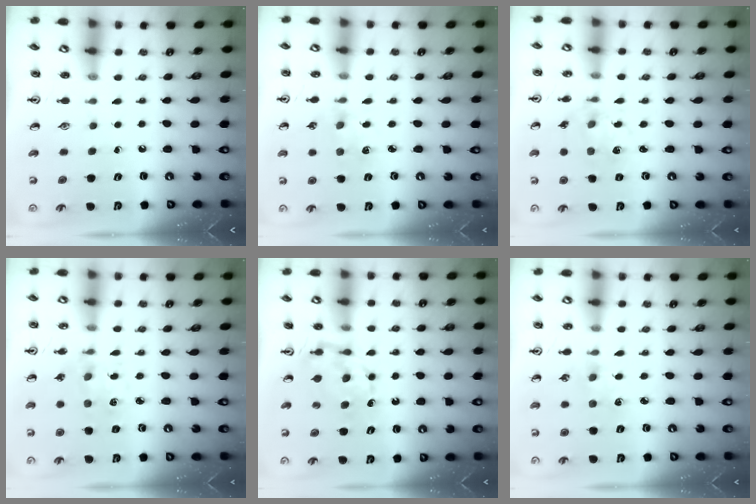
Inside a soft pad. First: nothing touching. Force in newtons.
{"total": 1.9, "press": 1.9, "slide": 0.3}
{"total": 2.9, "press": 2.8, "slide": 0.9}
{"total": 1.1, "press": 1.1, "slide": 0.3}
{"total": 7.9, "press": 7.9, "slide": 0.6}
{"total": 1.5, "press": 1.4, "slide": 0.2}